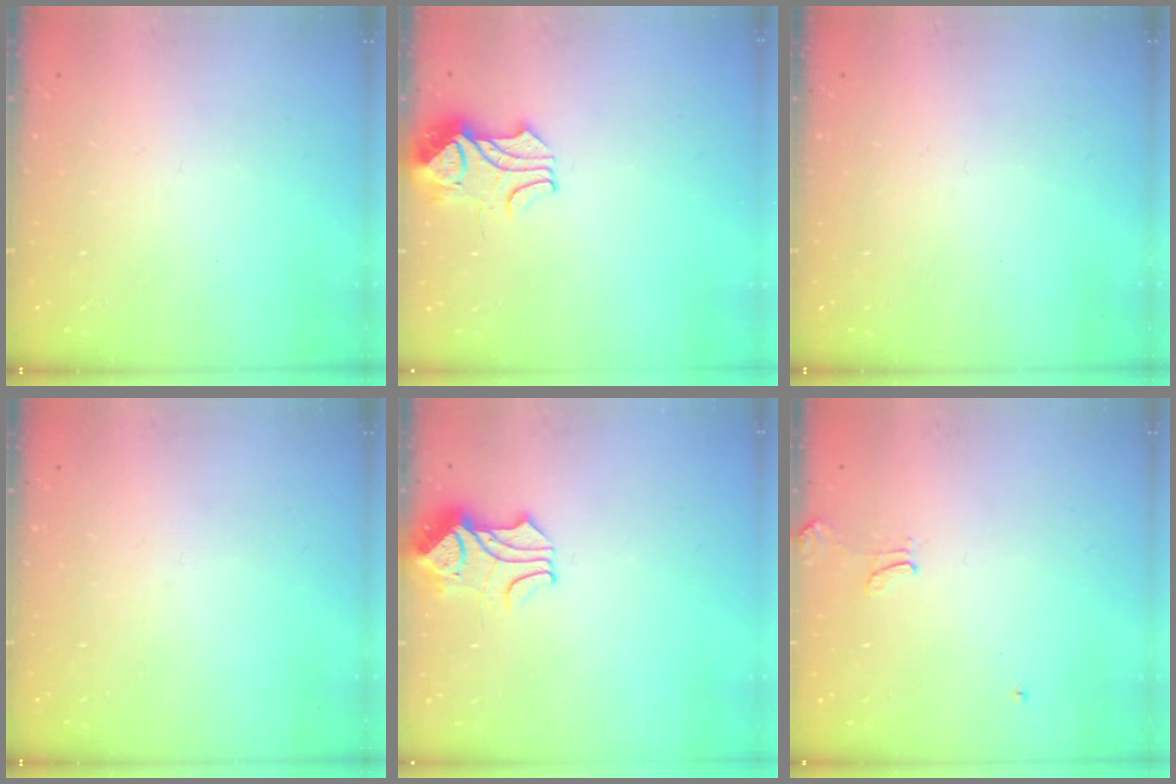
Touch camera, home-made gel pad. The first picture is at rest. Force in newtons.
{"total": 2.2, "press": 2.0, "slide": 0.8}
{"total": 0.0}
{"total": 0.0}
{"total": 1.7, "press": 1.3, "slide": 1.1}
{"total": 0.0}